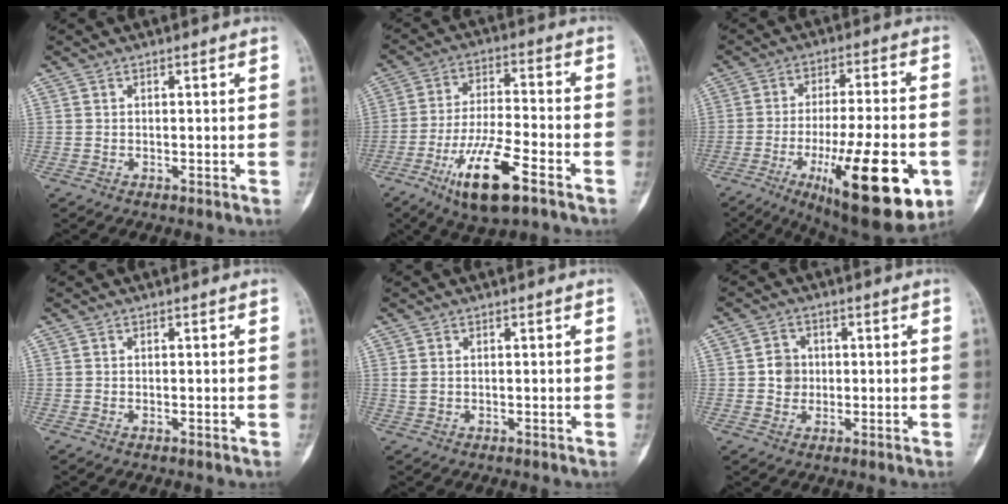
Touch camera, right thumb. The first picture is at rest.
{"total": 14.2, "force": [-7.5, 4.1, 11.3], "torque": [-0.211, 0.029, -0.127]}
{"total": 23.6, "force": [-8.4, 7.1, 20.9], "torque": [-0.287, 0.007, -0.113]}
{"total": 0.0}
{"total": 1.1, "force": [0.2, 0.7, 0.8], "torque": [-0.022, 0.007, 0.010]}
{"total": 3.9, "force": [0.1, 3.6, 1.6], "torque": [-0.008, 0.006, -0.002]}